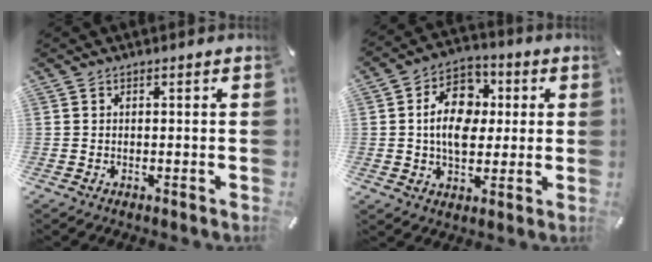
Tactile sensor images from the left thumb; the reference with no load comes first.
{"total": 12.5, "force": [1.0, 9.4, 8.3], "torque": [-0.137, 0.012, 0.017]}